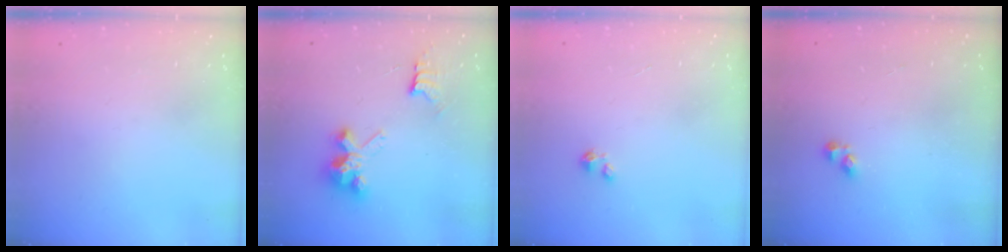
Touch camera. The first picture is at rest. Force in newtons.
{"total": 7.6, "press": 7.6, "slide": 0.5}
{"total": 0.5, "press": 0.5, "slide": 0.2}
{"total": 2.8, "press": 2.7, "slide": 0.5}